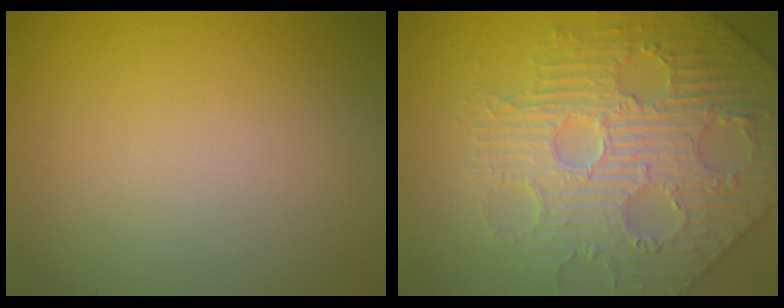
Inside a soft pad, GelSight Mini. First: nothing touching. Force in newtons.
{"total": 5.3, "press": 5.2, "slide": 1.2}